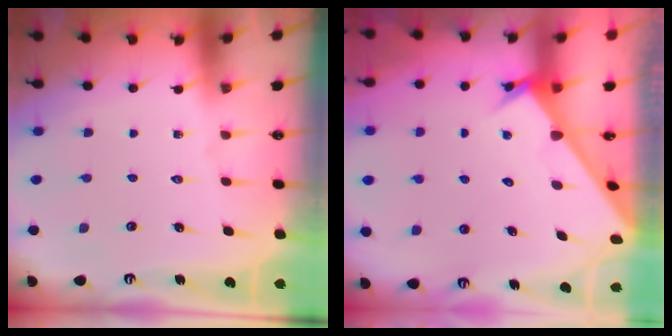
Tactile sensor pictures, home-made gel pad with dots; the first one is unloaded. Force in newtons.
{"total": 2.8, "press": 2.8, "slide": 0.1}